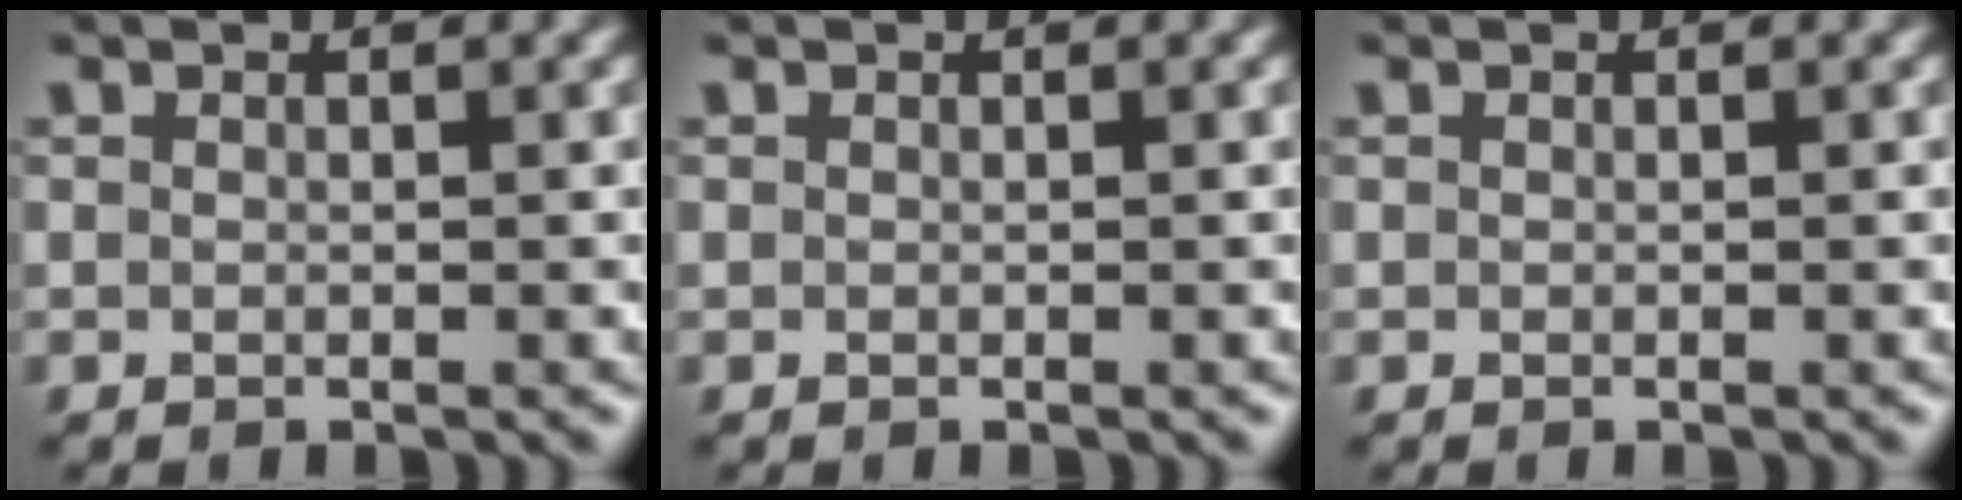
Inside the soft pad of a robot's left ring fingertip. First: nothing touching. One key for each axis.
{"total": 0.0}
{"total": 0.0}